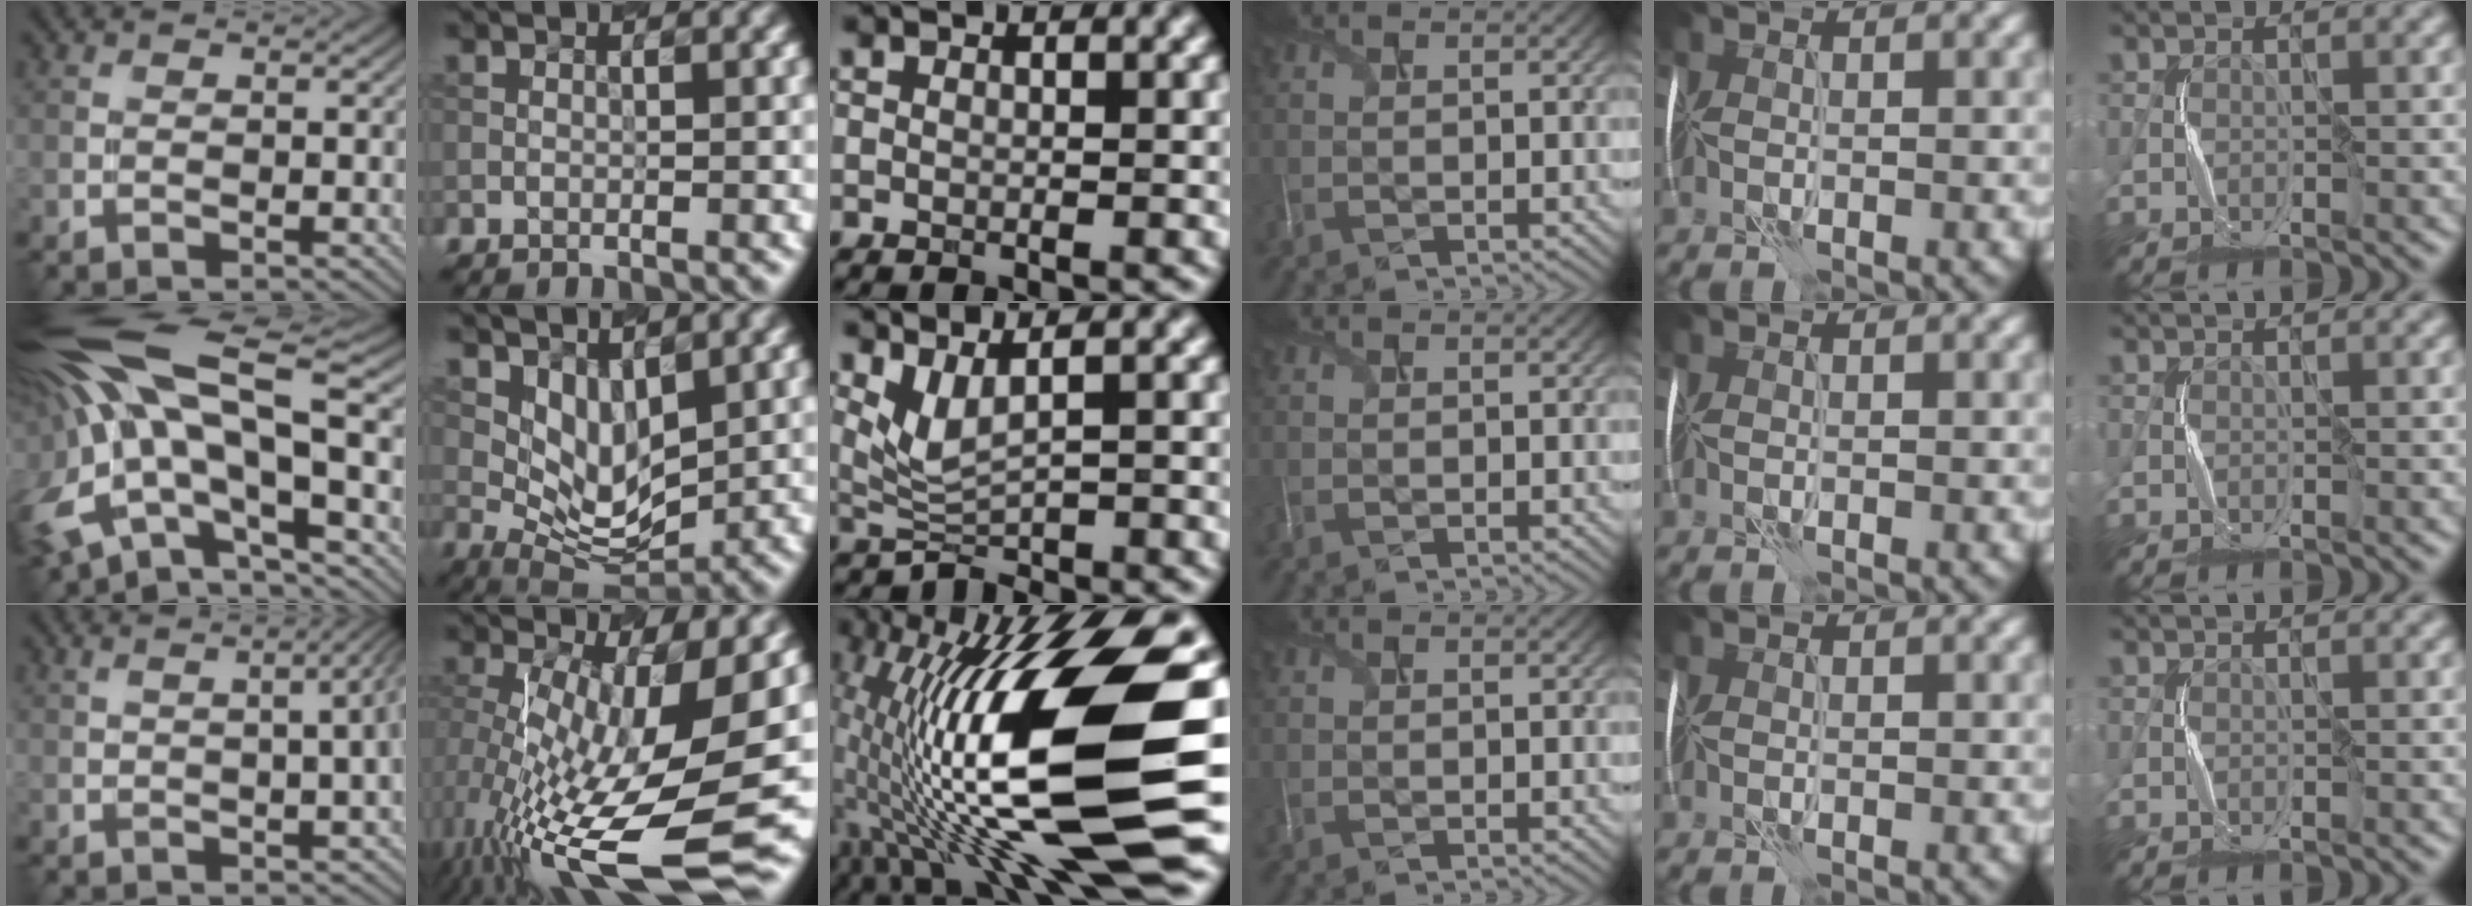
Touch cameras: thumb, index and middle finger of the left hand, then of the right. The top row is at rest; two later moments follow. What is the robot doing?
{"motion": "shake", "object": "plastic piggy bank"}